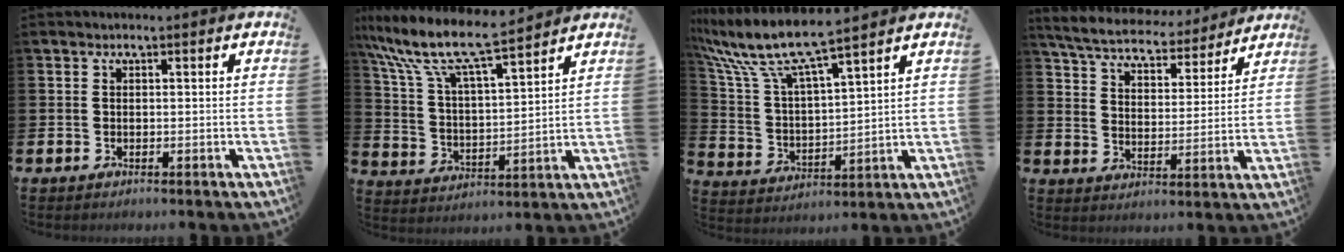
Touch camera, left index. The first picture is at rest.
{"total": 9.7, "force": [8.7, 1.4, 4.2], "torque": [-0.121, -0.051, 0.147]}
{"total": 8.4, "force": [7.6, 0.9, 3.5], "torque": [-0.105, -0.045, 0.127]}
{"total": 6.7, "force": [6.3, 1.5, 1.5], "torque": [-0.061, -0.043, 0.110]}